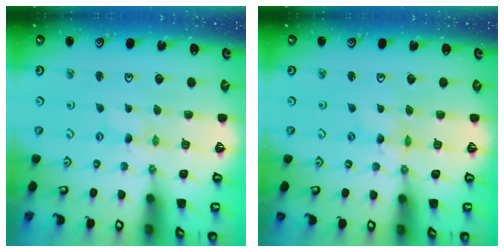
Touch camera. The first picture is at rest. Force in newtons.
{"total": 1.2, "press": 1.2, "slide": 0.3}